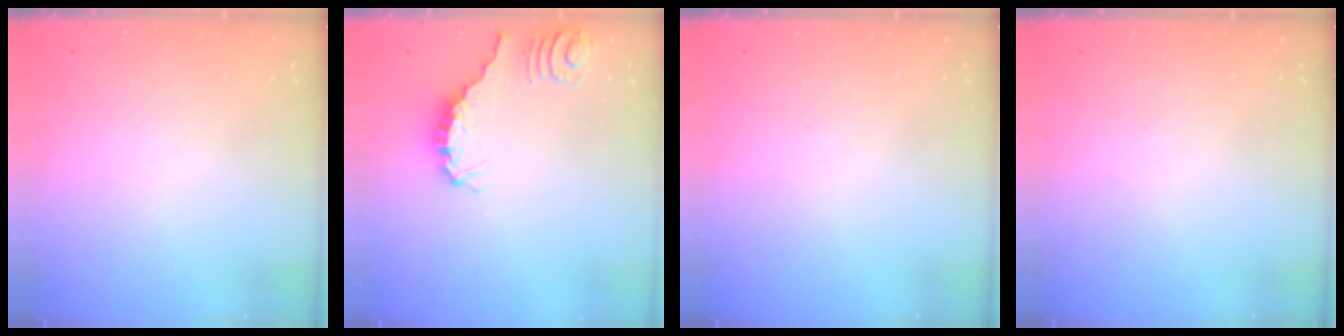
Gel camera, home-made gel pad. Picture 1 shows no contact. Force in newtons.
{"total": 0.9, "press": 0.8, "slide": 0.2}
{"total": 0.0}
{"total": 0.0}